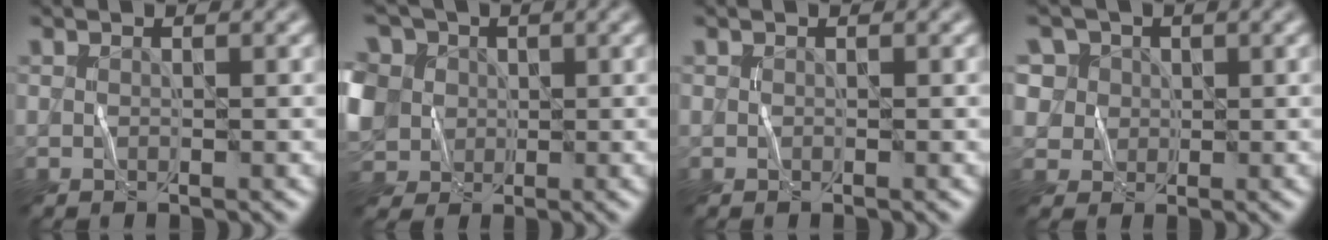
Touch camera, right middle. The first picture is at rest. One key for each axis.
{"total": 10.3, "fx": 2.5, "fy": 8.3, "fz": 5.5, "tx": -0.124, "ty": 0.020, "tz": 0.011}
{"total": 0.0}
{"total": 5.7, "fx": 2.6, "fy": 4.6, "fz": 2.1, "tx": -0.041, "ty": 0.014, "tz": 0.034}